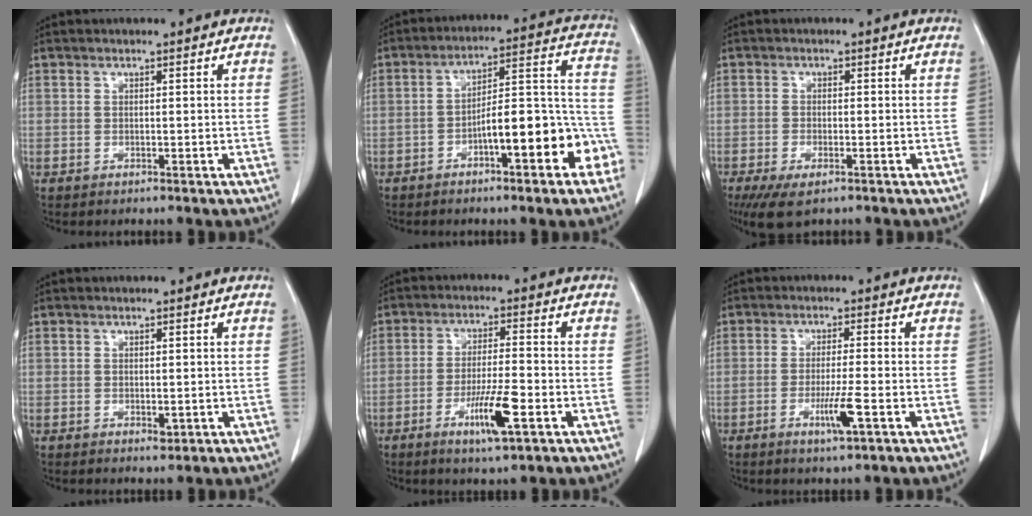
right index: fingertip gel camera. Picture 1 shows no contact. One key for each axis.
{"total": 12.5, "fx": -5.5, "fy": 2.9, "fz": 10.9, "tx": -0.141, "ty": 0.045, "tz": -0.076}
{"total": 5.3, "fx": -3.4, "fy": 1.8, "fz": 3.6, "tx": -0.064, "ty": -0.011, "tz": -0.053}
{"total": 1.2, "fx": -0.2, "fy": 0.8, "fz": 0.8, "tx": -0.007, "ty": -0.001, "tz": 0.001}
{"total": 7.9, "fx": -3.4, "fy": 0.7, "fz": 7.0, "tx": -0.127, "ty": -0.010, "tz": -0.056}
{"total": 4.9, "fx": -2.0, "fy": -0.2, "fz": 4.5, "tx": -0.081, "ty": -0.009, "tz": -0.036}